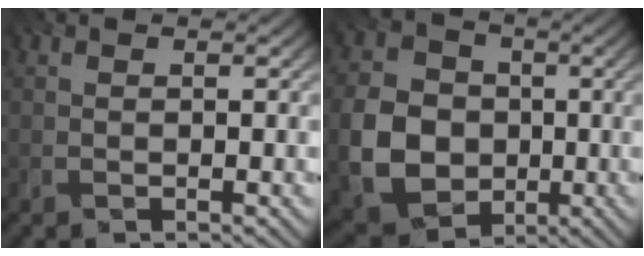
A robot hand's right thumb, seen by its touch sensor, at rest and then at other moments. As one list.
[{"total": 10.4, "force": [-2.3, 8.5, 5.5], "torque": [-0.136, -0.016, -0.051]}]